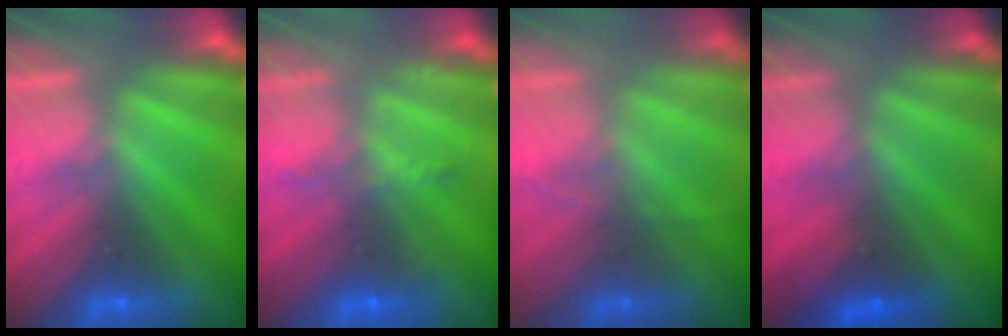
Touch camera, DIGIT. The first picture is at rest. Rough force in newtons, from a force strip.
{"total": 2.3}
{"total": 1.8}
{"total": 1.6}